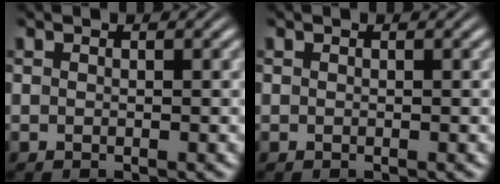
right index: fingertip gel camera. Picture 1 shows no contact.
{"total": 0.0}